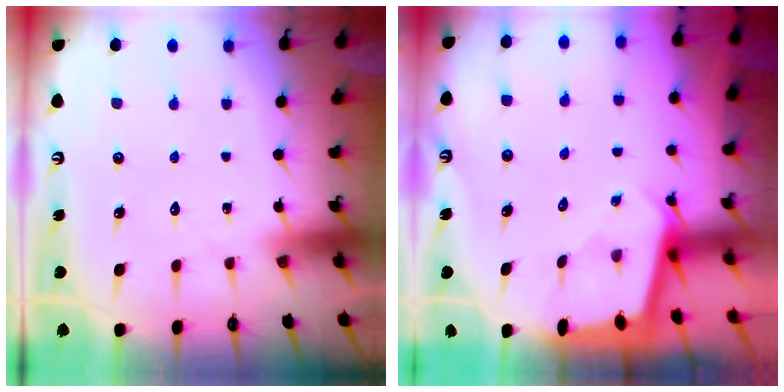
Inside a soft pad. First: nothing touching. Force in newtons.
{"total": 1.7, "press": 1.6, "slide": 0.1}